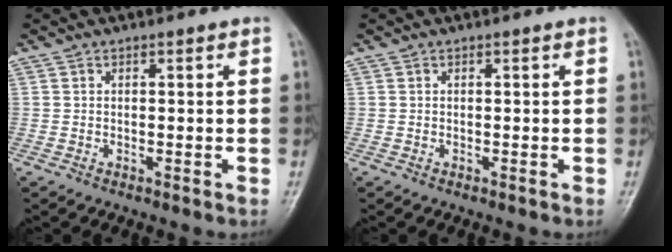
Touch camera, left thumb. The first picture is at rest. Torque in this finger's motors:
{"motor_torque": [0.00, 0.00, -0.04, 0.04, 0.00]}